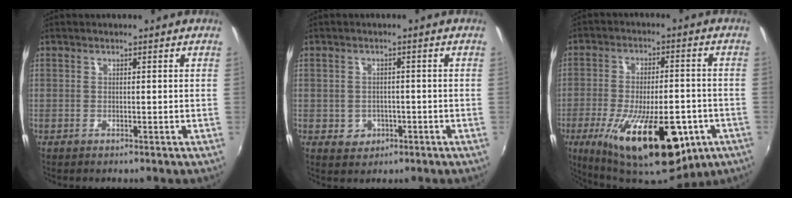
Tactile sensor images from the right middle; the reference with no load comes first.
{"total": 3.5, "force": [-1.0, 3.2, 0.9], "torque": [-0.025, 0.004, -0.005]}
{"total": 24.5, "force": [-10.9, 10.3, 19.4], "torque": [-0.345, -0.046, -0.146]}